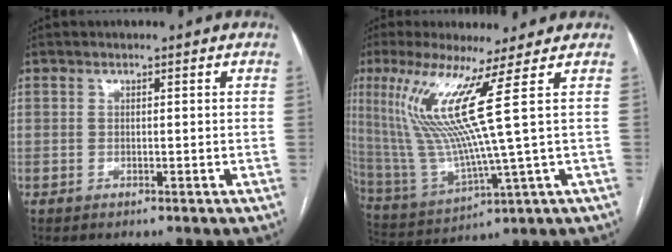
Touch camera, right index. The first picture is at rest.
{"total": 12.3, "force": [4.6, -2.0, 11.2], "torque": [-0.246, -0.011, 0.098]}